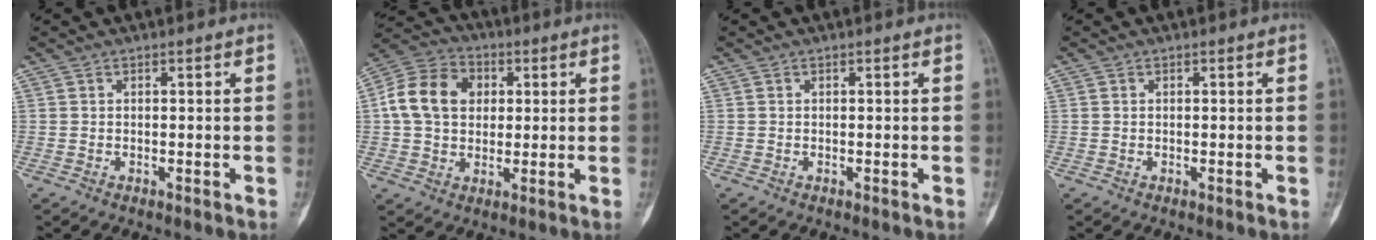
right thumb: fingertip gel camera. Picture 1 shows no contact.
{"total": 12.6, "force": [2.0, 9.7, 7.8], "torque": [-0.123, 0.016, 0.027]}
{"total": 0.0}
{"total": 0.0}